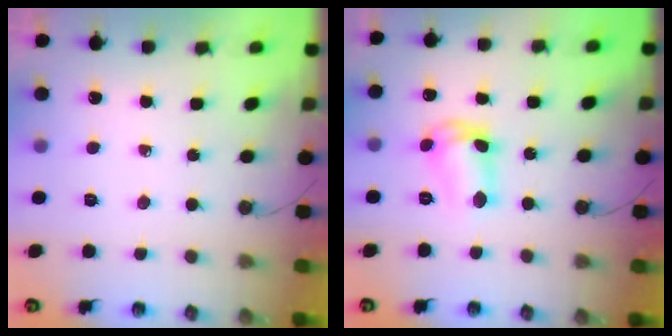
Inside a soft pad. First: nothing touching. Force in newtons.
{"total": 9.7, "press": 9.7, "slide": 0.7}